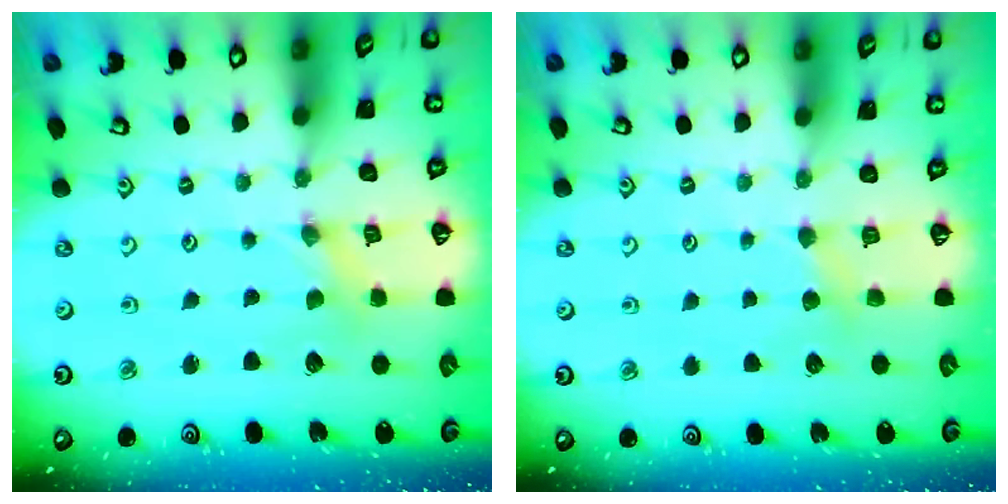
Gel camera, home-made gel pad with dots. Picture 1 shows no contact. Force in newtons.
{"total": 3.6, "press": 3.5, "slide": 0.5}